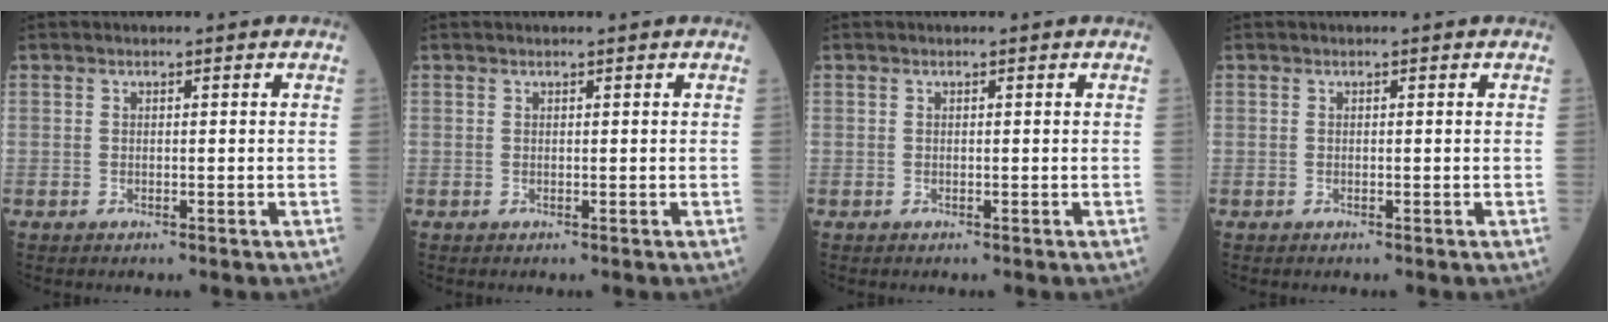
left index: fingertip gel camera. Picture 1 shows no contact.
{"total": 0.6, "force": [0.6, 0.0, 0.2], "torque": [-0.006, 0.003, 0.011]}
{"total": 0.0}
{"total": 0.0}